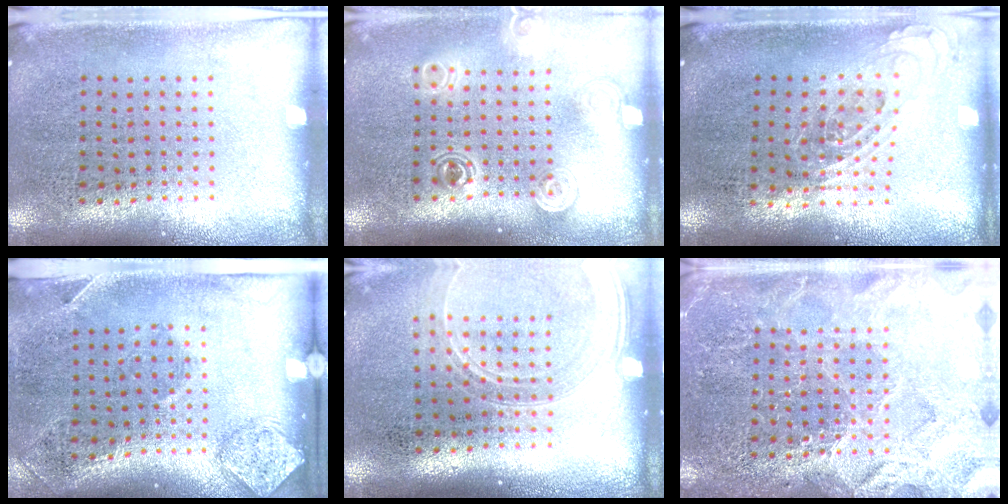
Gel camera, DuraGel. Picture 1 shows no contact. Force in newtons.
{"total": 1.5, "press": 1.2, "slide": 0.9}
{"total": 0.8, "press": 0.7, "slide": 0.3}
{"total": 1.9, "press": 1.2, "slide": 1.5}
{"total": 1.7, "press": 1.6, "slide": 0.7}
{"total": 3.4, "press": 3.4, "slide": 0.6}